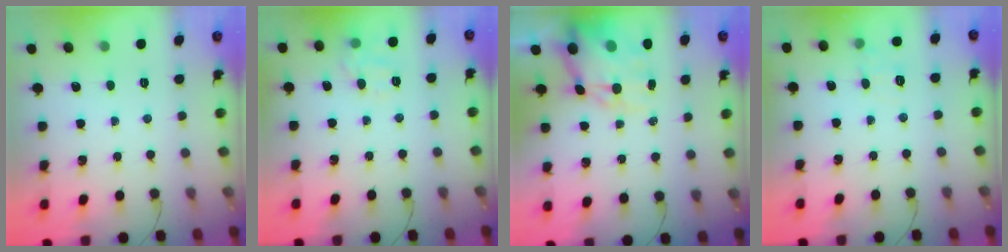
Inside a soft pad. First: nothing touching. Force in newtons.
{"total": 8.9, "press": 8.8, "slide": 1.2}
{"total": 12.7, "press": 12.2, "slide": 3.3}
{"total": 6.3, "press": 6.0, "slide": 1.9}